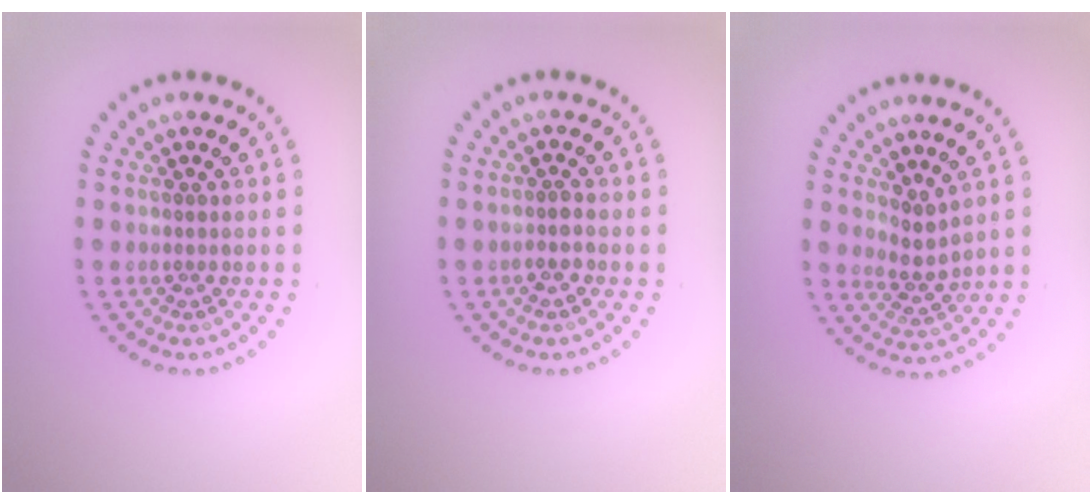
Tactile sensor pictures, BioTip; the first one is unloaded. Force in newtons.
{"total": 1.4, "press": 1.2, "slide": 0.7}
{"total": 2.0, "press": 1.6, "slide": 1.3}